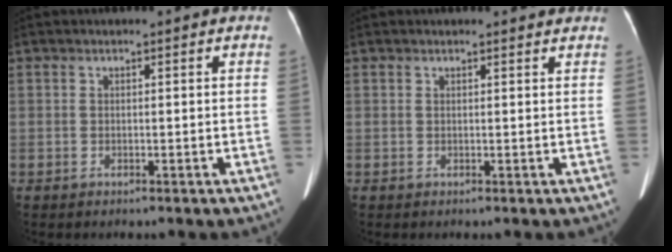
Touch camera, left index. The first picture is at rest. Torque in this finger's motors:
{"motor_torque": [-0.32, -0.26, -0.12, -0.02]}